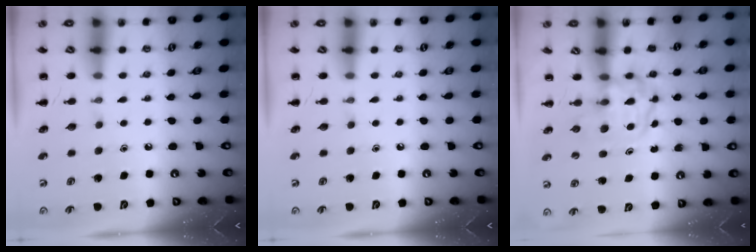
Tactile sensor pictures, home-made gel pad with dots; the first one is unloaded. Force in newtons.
{"total": 0.0}
{"total": 3.7, "press": 3.7, "slide": 0.4}